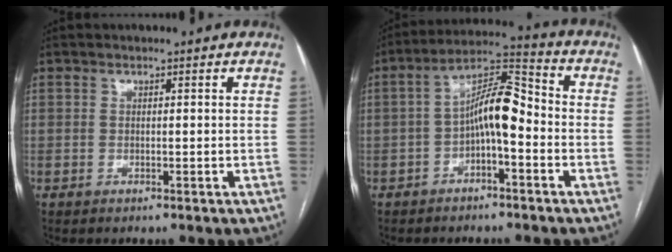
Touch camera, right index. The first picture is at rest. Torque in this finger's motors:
{"motor_torque": [1.03, -0.48, 0.43, 0.12]}